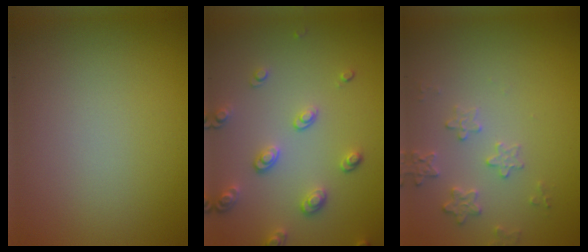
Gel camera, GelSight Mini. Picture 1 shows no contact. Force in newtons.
{"total": 2.9, "press": 2.6, "slide": 1.3}
{"total": 2.2, "press": 2.1, "slide": 0.4}